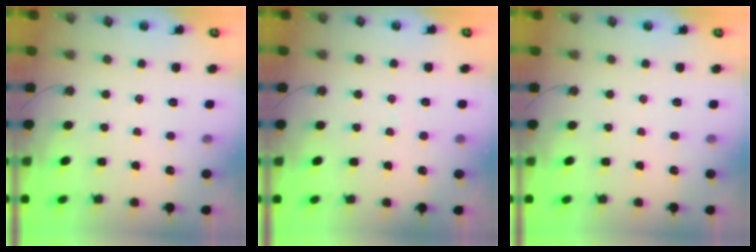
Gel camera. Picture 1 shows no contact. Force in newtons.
{"total": 4.9, "press": 4.8, "slide": 0.6}
{"total": 0.0}